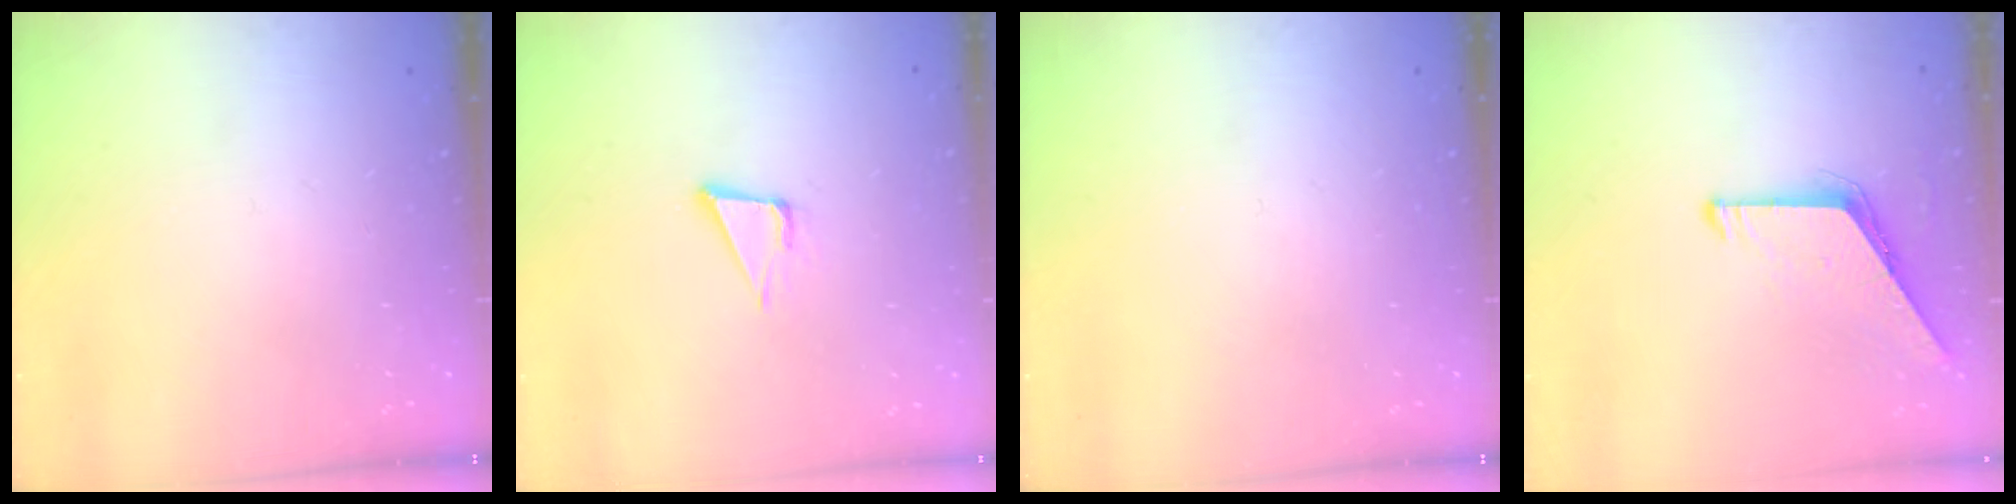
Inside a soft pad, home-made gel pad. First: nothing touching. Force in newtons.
{"total": 5.1, "press": 4.3, "slide": 2.8}
{"total": 0.0}
{"total": 6.5, "press": 6.4, "slide": 0.5}